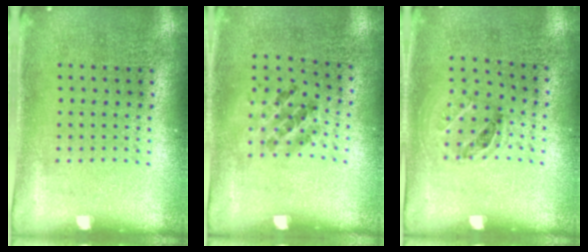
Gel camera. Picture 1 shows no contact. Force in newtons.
{"total": 1.1, "press": 0.7, "slide": 0.9}
{"total": 1.0, "press": 0.7, "slide": 0.7}